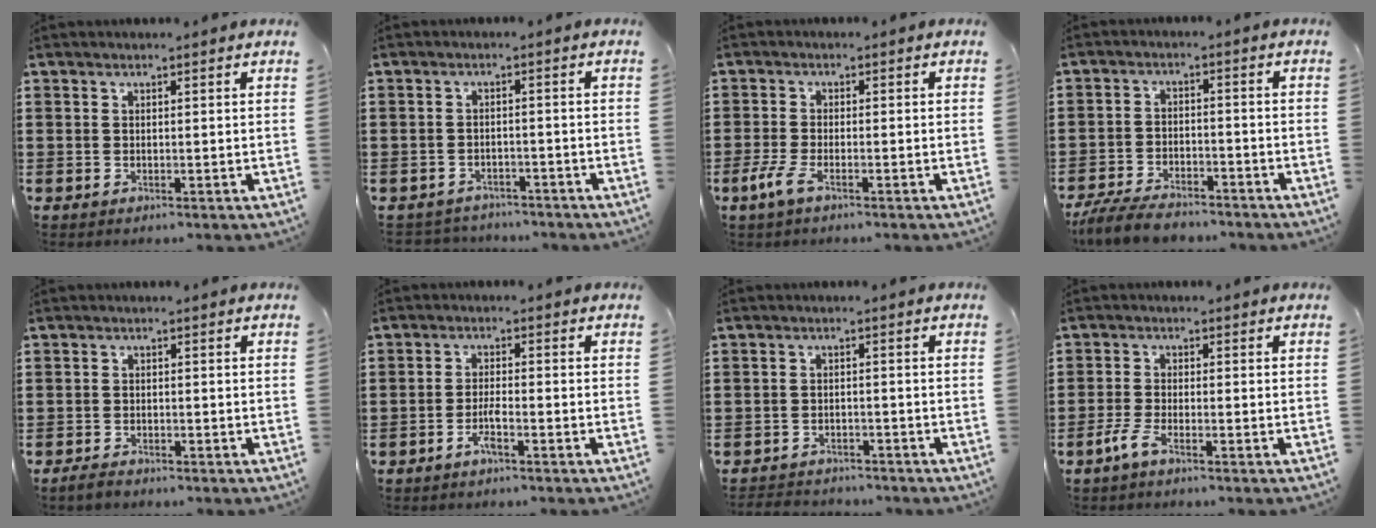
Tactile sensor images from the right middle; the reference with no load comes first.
{"total": 2.6, "force": [-2.5, 0.6, -0.4], "torque": [-0.001, 0.001, -0.059]}
{"total": 3.4, "force": [-2.0, 1.0, 2.5], "torque": [-0.070, -0.005, -0.046]}
{"total": 6.1, "force": [-5.6, 1.6, 1.7], "torque": [-0.034, 0.011, -0.110]}
{"total": 1.7, "force": [-1.5, 0.6, 0.4], "torque": [-0.010, 0.003, -0.031]}
{"total": 2.7, "force": [-1.7, 0.3, 2.1], "torque": [-0.045, -0.001, -0.033]}
{"total": 2.7, "force": [-2.6, 0.6, -0.2], "torque": [-0.004, -0.001, -0.058]}
{"total": 3.1, "force": [-2.2, 0.6, 2.1], "torque": [-0.056, -0.003, -0.048]}